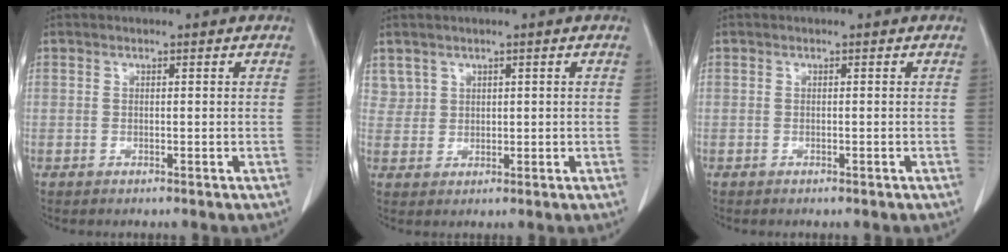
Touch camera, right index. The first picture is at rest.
{"total": 2.6, "force": [1.7, 2.0, 0.0], "torque": [0.010, 0.005, 0.031]}
{"total": 0.0}